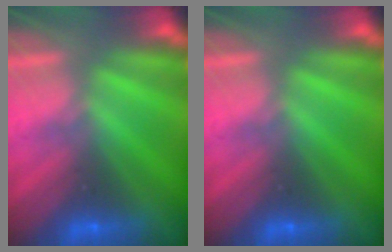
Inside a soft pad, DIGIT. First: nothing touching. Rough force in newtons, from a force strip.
{"total": 0.0}